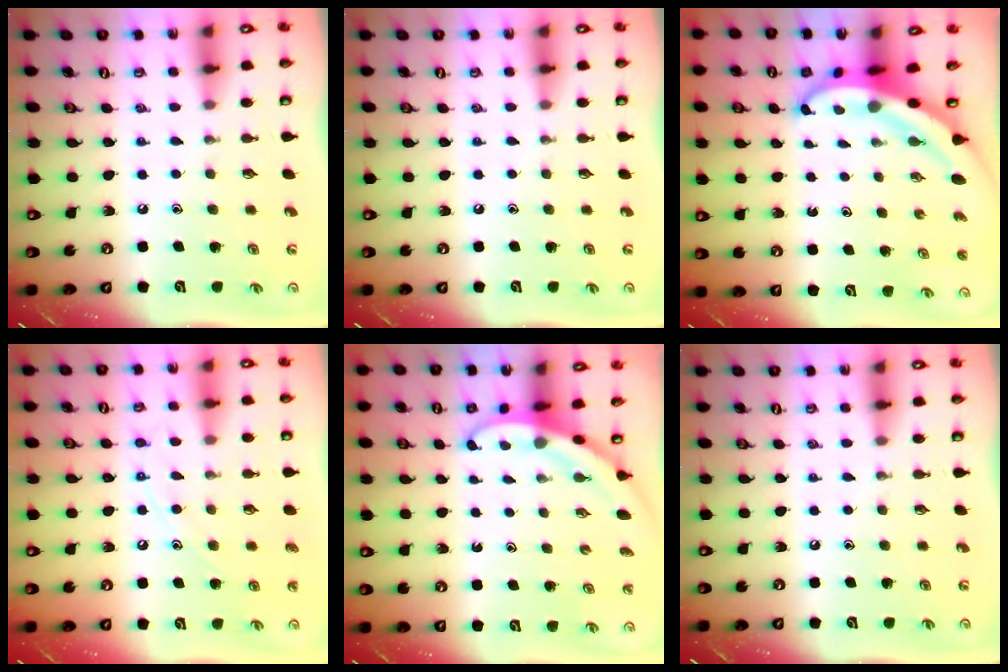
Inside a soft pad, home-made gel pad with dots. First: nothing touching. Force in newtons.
{"total": 0.0}
{"total": 5.3, "press": 5.2, "slide": 0.7}
{"total": 8.5, "press": 8.5, "slide": 0.7}
{"total": 3.1, "press": 3.1, "slide": 0.1}
{"total": 0.0}